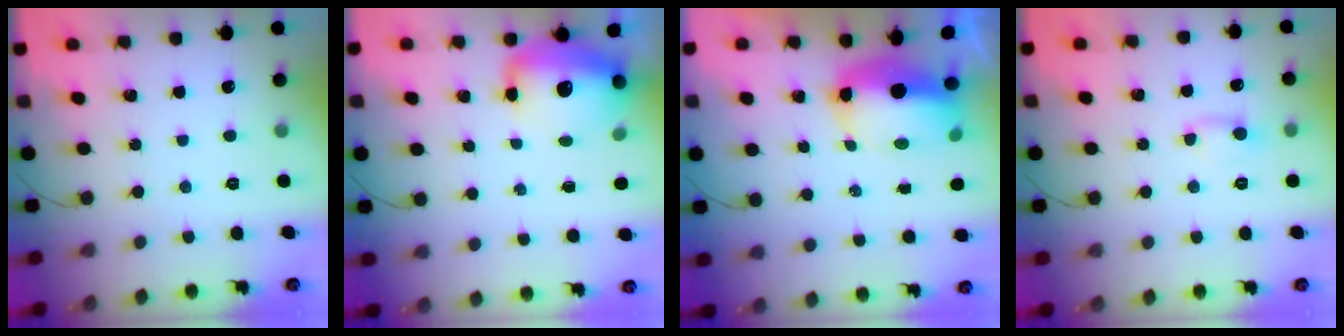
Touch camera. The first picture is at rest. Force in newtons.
{"total": 14.7, "press": 14.3, "slide": 3.6}
{"total": 10.0, "press": 9.8, "slide": 2.0}
{"total": 2.5, "press": 2.4, "slide": 0.8}